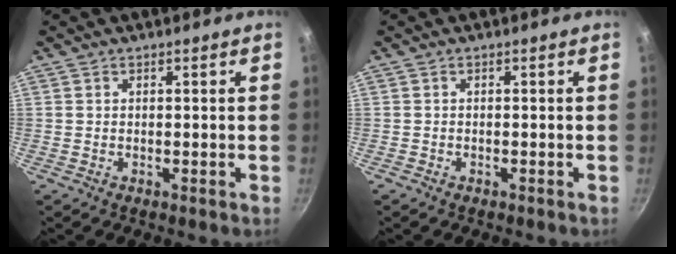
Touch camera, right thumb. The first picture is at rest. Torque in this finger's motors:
{"motor_torque": [-0.18, 0.00, -0.48, 0.53, -0.03]}